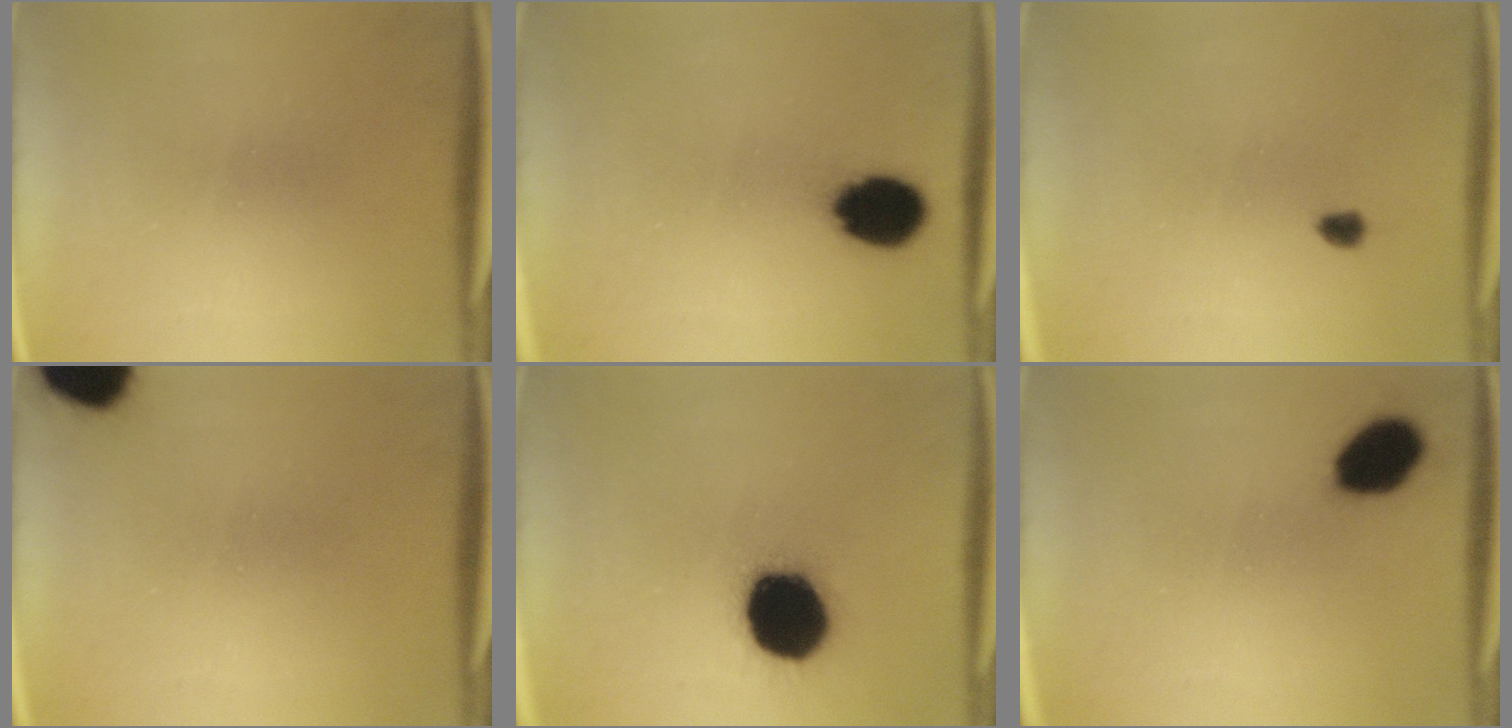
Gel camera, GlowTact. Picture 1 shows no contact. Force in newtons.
{"total": 9.4}
{"total": 1.7}
{"total": 13.5}
{"total": 19.7}
{"total": 8.7}